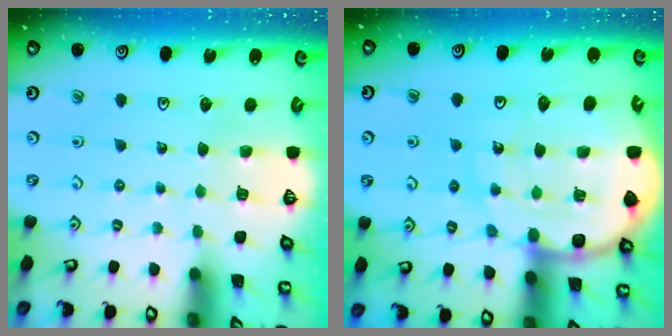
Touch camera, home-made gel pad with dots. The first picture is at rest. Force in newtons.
{"total": 16.2, "press": 16.1, "slide": 2.0}